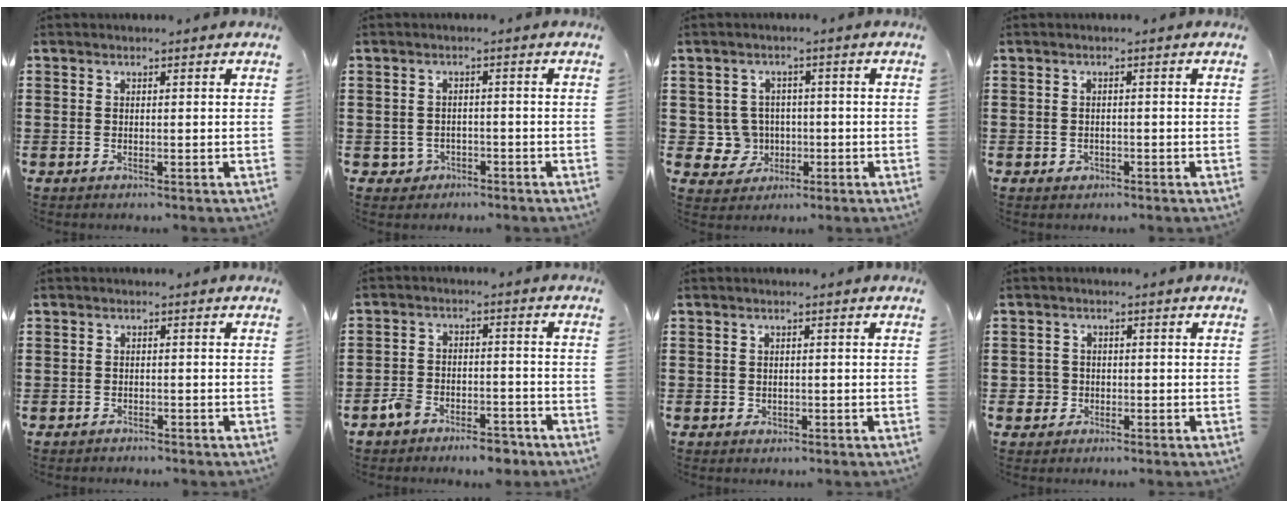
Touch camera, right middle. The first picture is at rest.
{"total": 1.9, "force": [-1.3, 1.4, 0.2], "torque": [-0.012, 0.000, -0.032]}
{"total": 4.8, "force": [-0.3, 4.7, 1.0], "torque": [-0.039, 0.012, -0.005]}
{"total": 0.9, "force": [-0.4, 0.7, 0.3], "torque": [-0.008, 0.003, -0.009]}
{"total": 0.9, "force": [-0.8, 0.4, -0.2], "torque": [0.002, 0.004, -0.019]}
{"total": 5.3, "force": [-4.8, 1.7, 1.5], "torque": [-0.043, 0.011, -0.100]}
{"total": 0.7, "force": [0.0, 0.7, 0.2], "torque": [-0.006, 0.004, -0.001]}
{"total": 2.4, "force": [-0.6, 2.3, 0.3], "torque": [-0.015, 0.005, -0.017]}